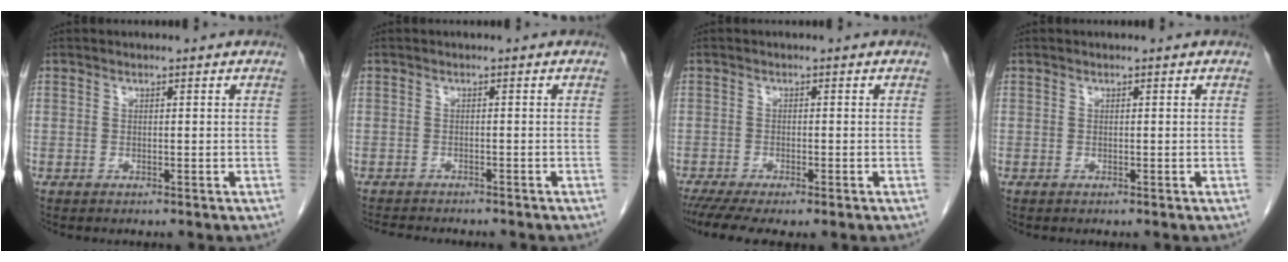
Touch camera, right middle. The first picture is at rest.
{"total": 6.6, "force": [-5.9, 1.5, 2.6], "torque": [-0.038, -0.005, -0.082]}
{"total": 7.2, "force": [-5.5, 1.3, 4.5], "torque": [-0.069, -0.014, -0.088]}
{"total": 0.0}